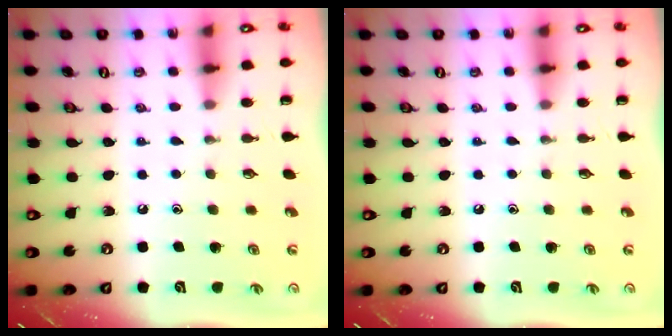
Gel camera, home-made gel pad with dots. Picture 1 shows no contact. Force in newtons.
{"total": 0.0}